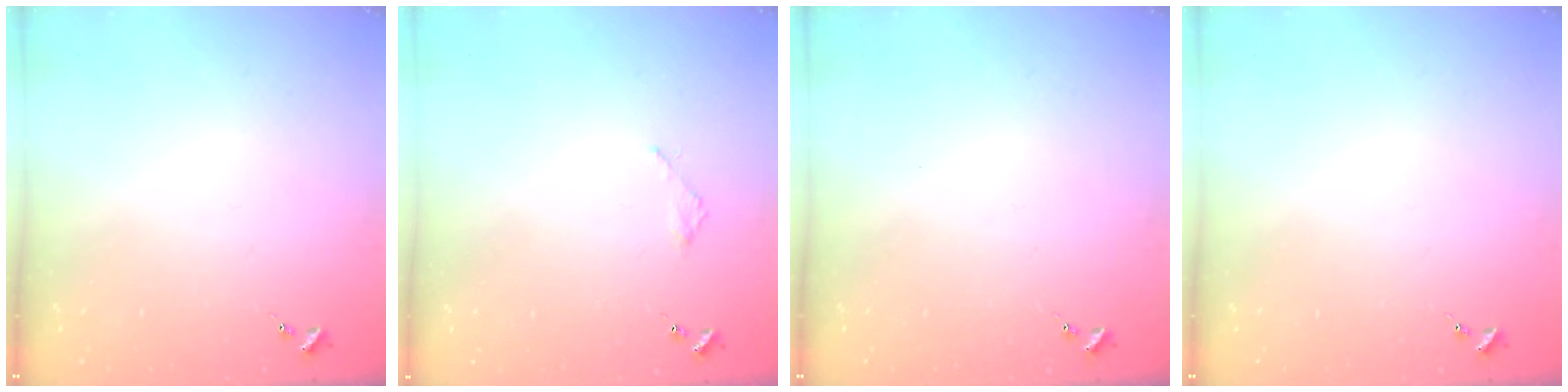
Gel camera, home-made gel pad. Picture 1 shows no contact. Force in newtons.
{"total": 2.1, "press": 2.1, "slide": 0.2}
{"total": 0.0}
{"total": 0.0}